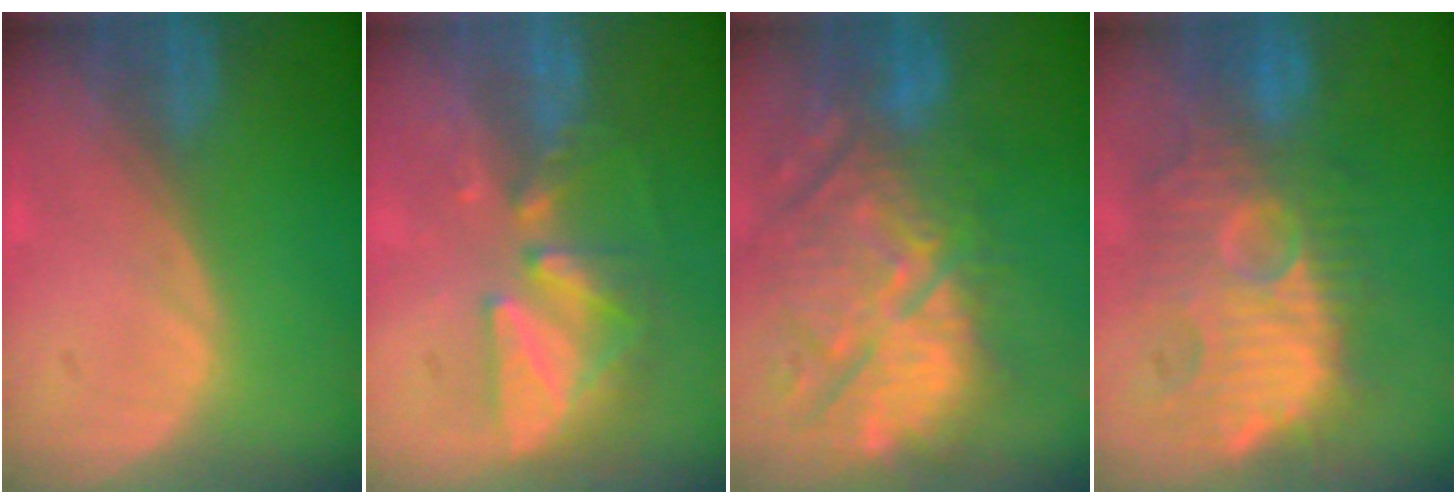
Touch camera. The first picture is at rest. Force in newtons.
{"total": 8.1, "press": 7.5, "slide": 3.1}
{"total": 13.8, "press": 12.6, "slide": 5.6}
{"total": 12.4, "press": 12.0, "slide": 3.4}